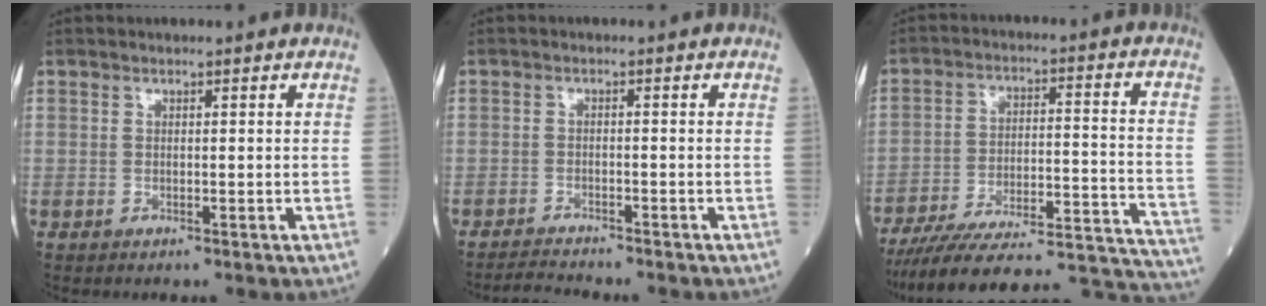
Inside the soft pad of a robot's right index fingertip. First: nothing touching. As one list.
[{"total": 3.7, "force": [-3.6, -0.2, 0.8], "torque": [-0.017, -0.015, -0.058]}, {"total": 28.8, "force": [-26.6, 2.7, 10.6], "torque": [-0.094, 0.002, -0.368]}]